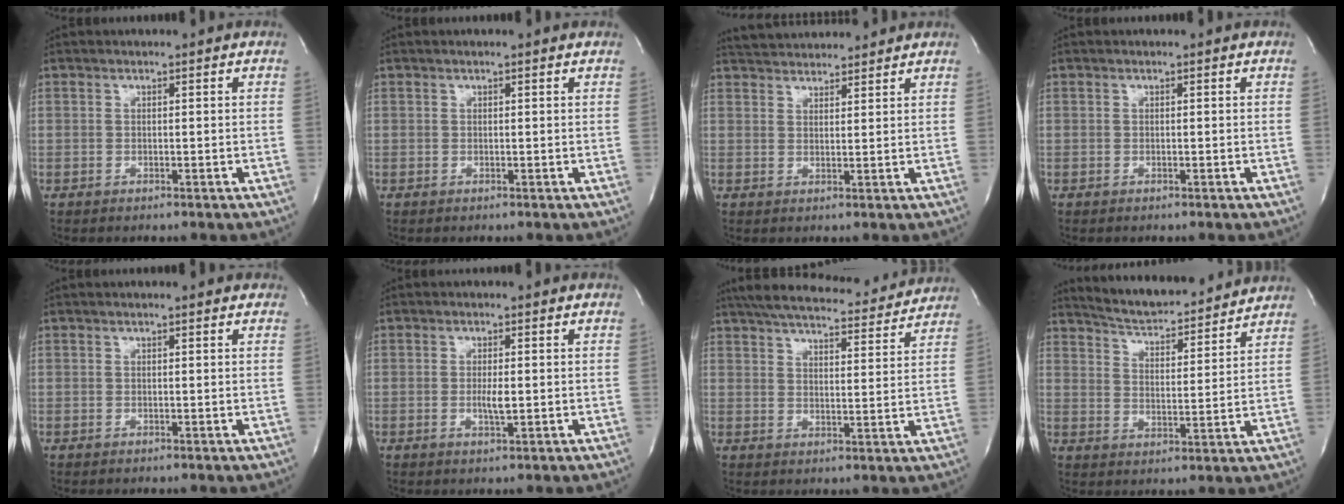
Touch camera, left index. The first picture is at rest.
{"total": 0.8, "force": [0.7, 0.0, 0.4], "torque": [-0.012, 0.009, 0.009]}
{"total": 8.3, "force": [7.9, 1.5, 1.9], "torque": [-0.037, 0.028, 0.120]}
{"total": 0.0}
{"total": 1.4, "force": [1.0, 0.4, 0.9], "torque": [-0.014, 0.012, 0.010]}
{"total": 2.4, "force": [-0.2, 0.4, 2.3], "torque": [-0.047, -0.003, -0.003]}
{"total": 20.3, "force": [18.6, 3.4, 7.4], "torque": [-0.125, 0.012, 0.250]}
{"total": 14.7, "force": [13.9, 2.1, 4.5], "torque": [-0.074, 0.003, 0.203]}